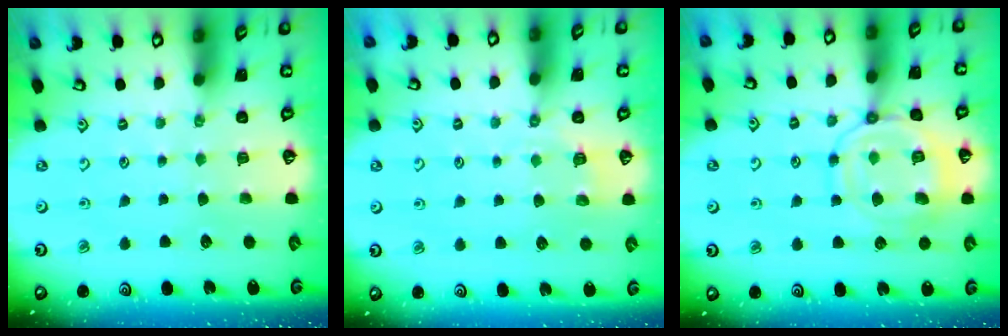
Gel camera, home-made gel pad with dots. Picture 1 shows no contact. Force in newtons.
{"total": 3.5, "press": 3.1, "slide": 1.8}
{"total": 14.4, "press": 14.4, "slide": 1.4}